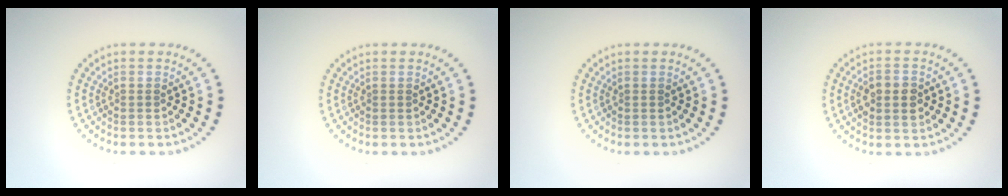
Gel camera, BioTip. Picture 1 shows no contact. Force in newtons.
{"total": 0.0}
{"total": 0.0}
{"total": 3.0, "press": 3.0, "slide": 0.1}